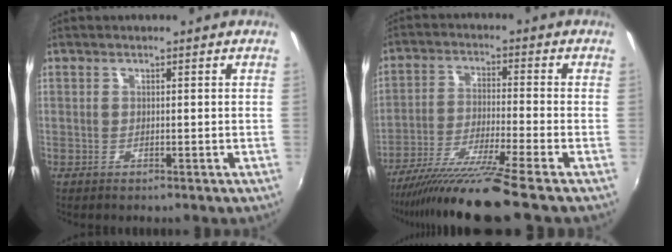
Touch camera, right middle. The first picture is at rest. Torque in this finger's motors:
{"motor_torque": [1.07, -1.07, 0.66, 0.10]}